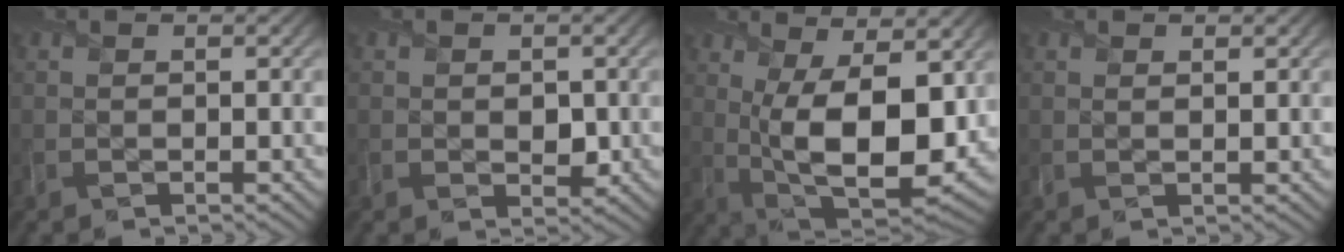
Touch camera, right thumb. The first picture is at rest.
{"total": 2.0, "force": [0.0, 1.6, 1.2], "torque": [-0.024, -0.011, -0.002]}
{"total": 13.8, "force": [1.2, 6.7, 12.0], "torque": [-0.217, -0.019, 0.029]}
{"total": 1.0, "force": [0.8, 0.3, 0.5], "torque": [-0.015, -0.002, 0.014]}